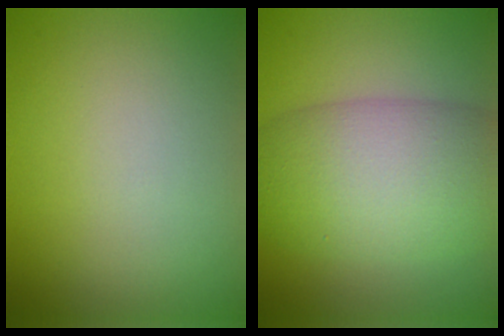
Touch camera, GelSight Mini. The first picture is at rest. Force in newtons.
{"total": 9.6, "press": 9.6, "slide": 0.3}